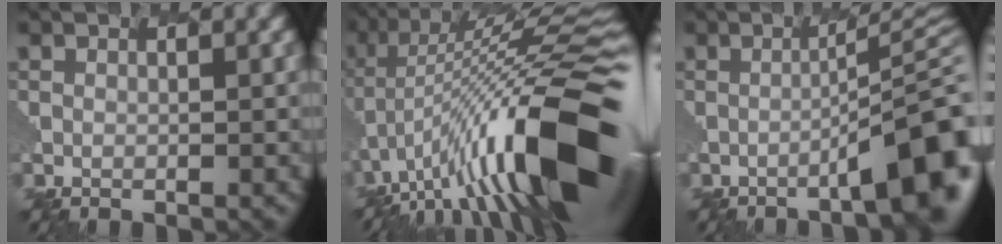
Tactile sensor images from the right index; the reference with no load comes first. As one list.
[{"total": 16.5, "force": [-4.2, 5.0, 15.2], "torque": [-0.232, 0.024, -0.085]}, {"total": 9.3, "force": [-2.7, 2.3, 8.6], "torque": [-0.098, 0.004, -0.046]}]